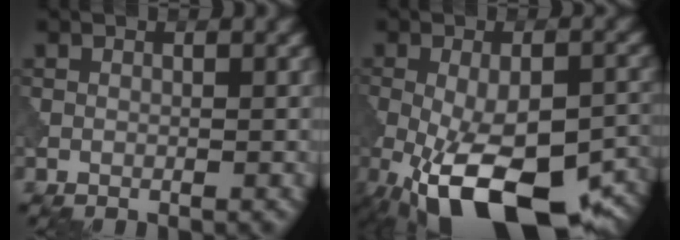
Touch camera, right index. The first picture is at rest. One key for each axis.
{"total": 15.8, "fx": -7.5, "fy": 6.6, "fz": 12.3, "tx": -0.200, "ty": -0.043, "tz": -0.108}